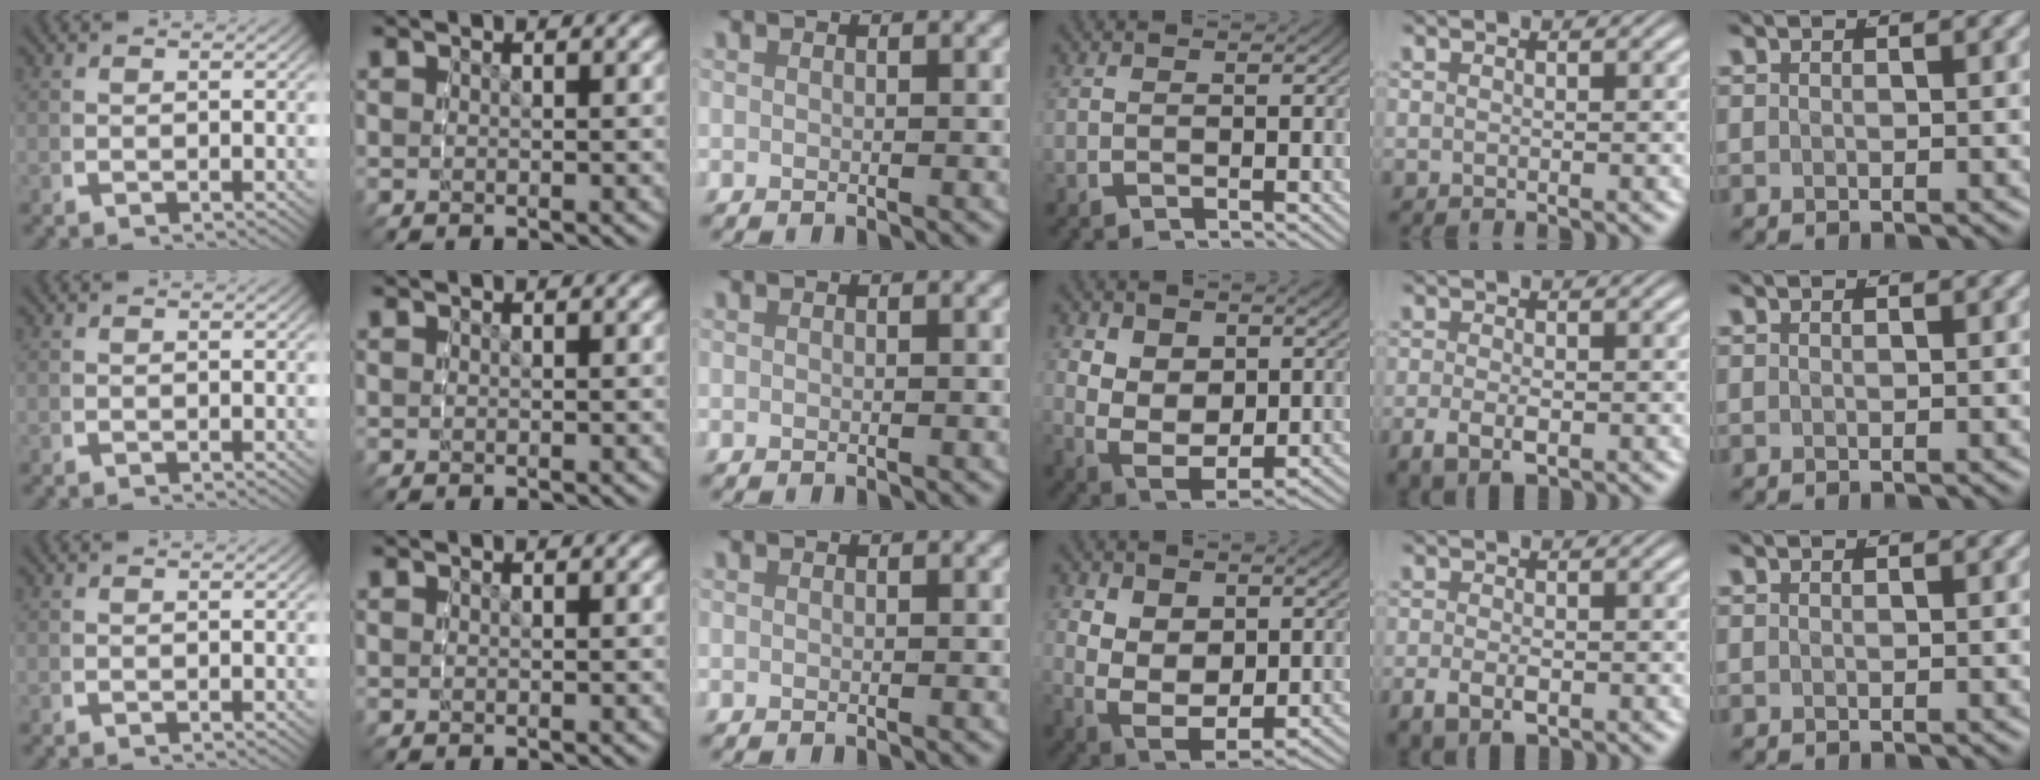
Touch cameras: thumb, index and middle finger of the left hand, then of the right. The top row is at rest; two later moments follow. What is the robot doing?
{"motion": "lift_and_place", "object": "air blower"}